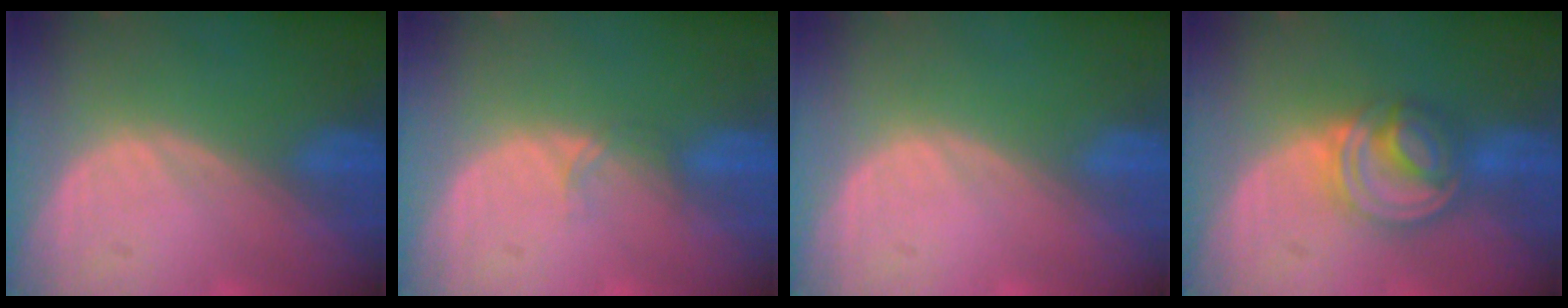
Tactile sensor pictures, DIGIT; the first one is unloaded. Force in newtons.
{"total": 1.3, "press": 1.2, "slide": 0.2}
{"total": 0.0}
{"total": 7.6, "press": 6.6, "slide": 3.8}